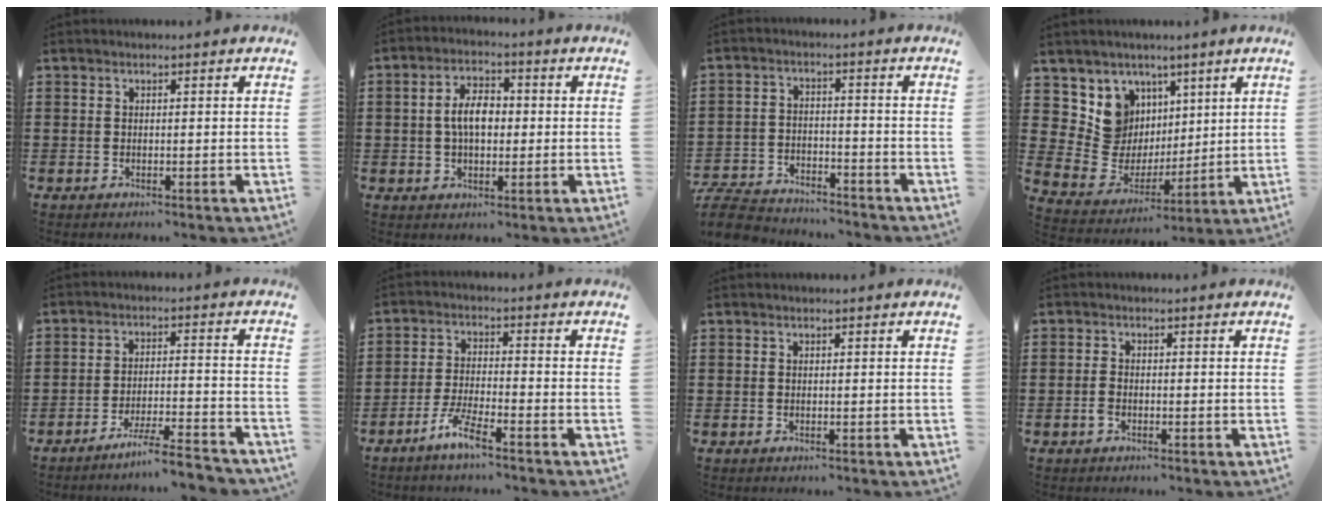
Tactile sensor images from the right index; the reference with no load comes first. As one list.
[{"total": 5.7, "force": [0.0, 3.1, 4.8], "torque": [-0.102, 0.010, -0.004]}, {"total": 6.2, "force": [-6.0, 1.1, 1.1], "torque": [-0.038, 0.005, -0.125]}, {"total": 9.4, "force": [3.4, 8.7, 1.5], "torque": [-0.073, -0.036, 0.073]}, {"total": 6.1, "force": [-5.4, -0.2, 2.8], "torque": [-0.049, -0.010, -0.102]}, {"total": 4.9, "force": [-3.7, 0.2, 3.2], "torque": [-0.081, -0.010, -0.075]}, {"total": 0.0}, {"total": 1.6, "force": [-0.7, 0.8, 1.2], "torque": [-0.033, -0.002, -0.016]}]